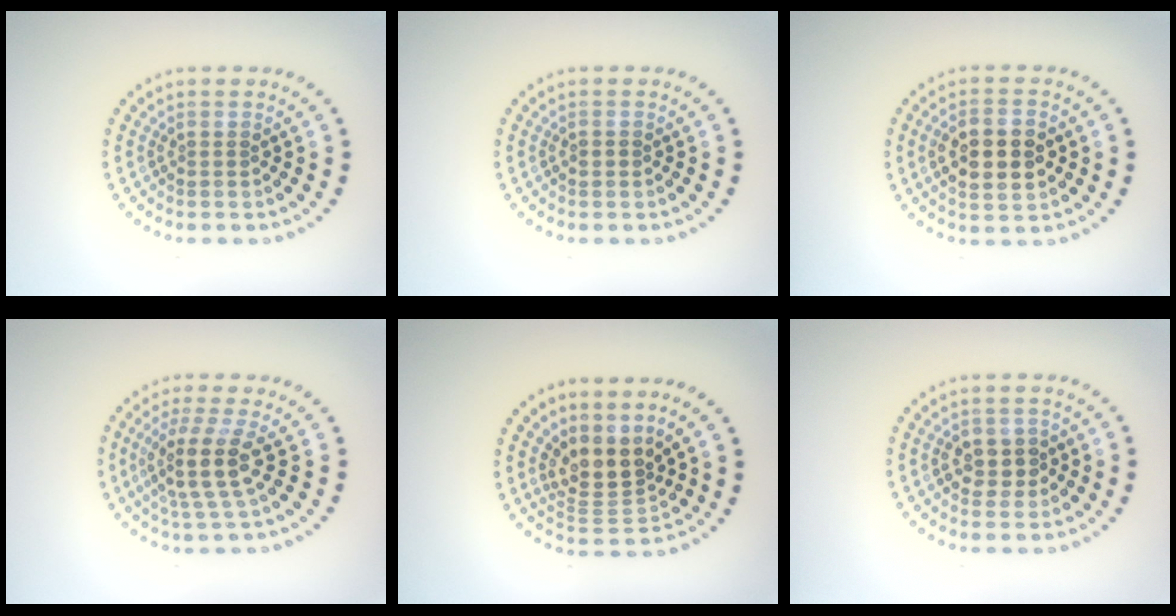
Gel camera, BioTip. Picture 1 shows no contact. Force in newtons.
{"total": 0.9, "press": 0.9, "slide": 0.1}
{"total": 5.1, "press": 5.1, "slide": 0.3}
{"total": 4.0, "press": 3.2, "slide": 2.5}
{"total": 3.5, "press": 2.6, "slide": 2.4}
{"total": 2.6, "press": 2.6, "slide": 0.3}